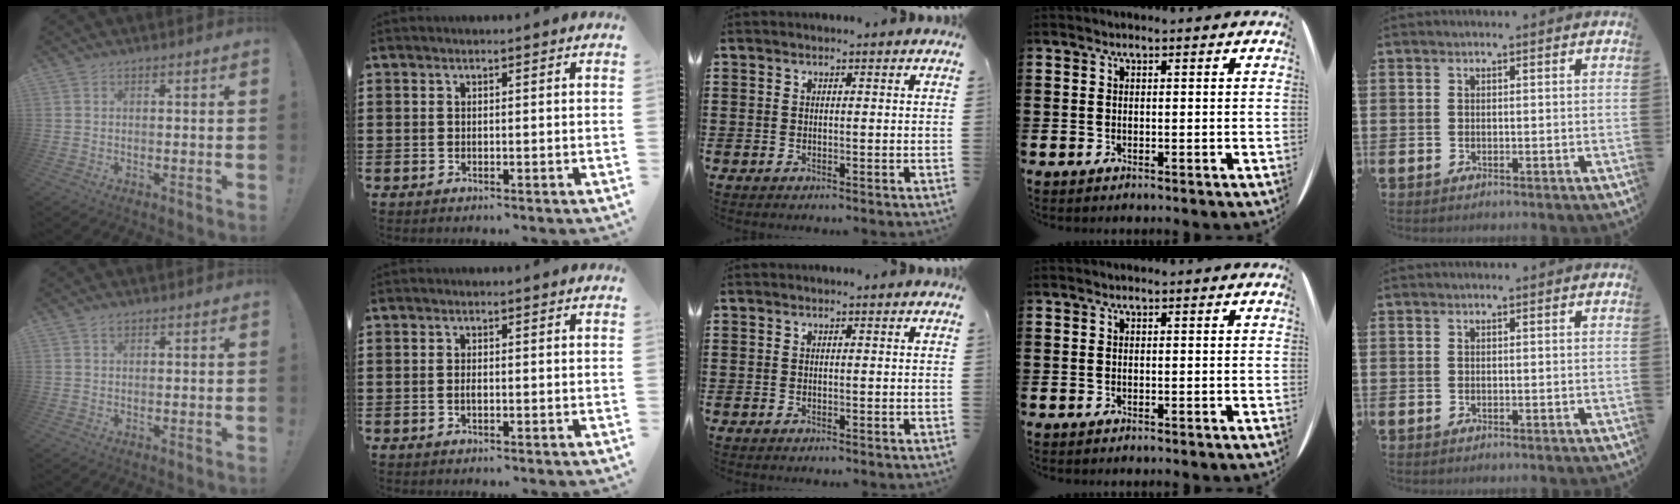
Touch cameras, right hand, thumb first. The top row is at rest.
{"thumb": {"total": 0.7, "force": [0.6, 0.4, 0.3], "torque": [-0.004, 0.000, 0.011]}, "index": {"total": 0.9, "force": [-0.3, 0.1, 0.9], "torque": [-0.019, -0.008, -0.003]}}